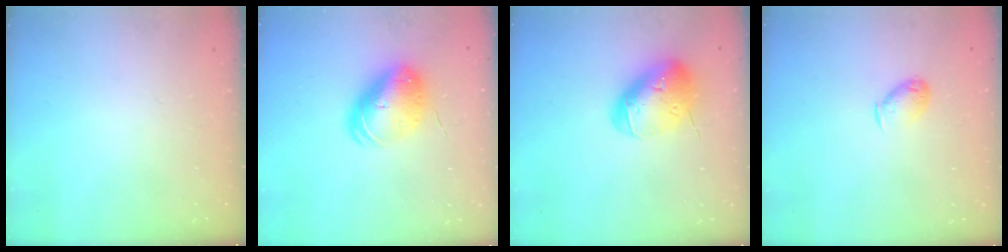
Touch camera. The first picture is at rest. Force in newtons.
{"total": 10.2, "press": 10.0, "slide": 1.7}
{"total": 17.1, "press": 17.0, "slide": 2.2}
{"total": 5.9, "press": 5.8, "slide": 0.4}